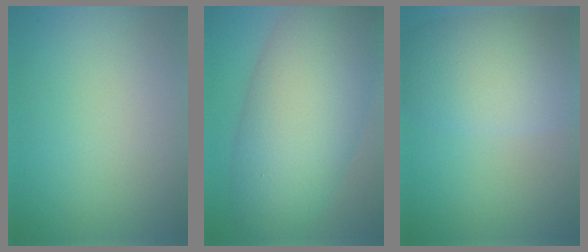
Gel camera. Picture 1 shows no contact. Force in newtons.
{"total": 12.2, "press": 12.2, "slide": 0.4}
{"total": 8.9, "press": 8.9, "slide": 0.4}